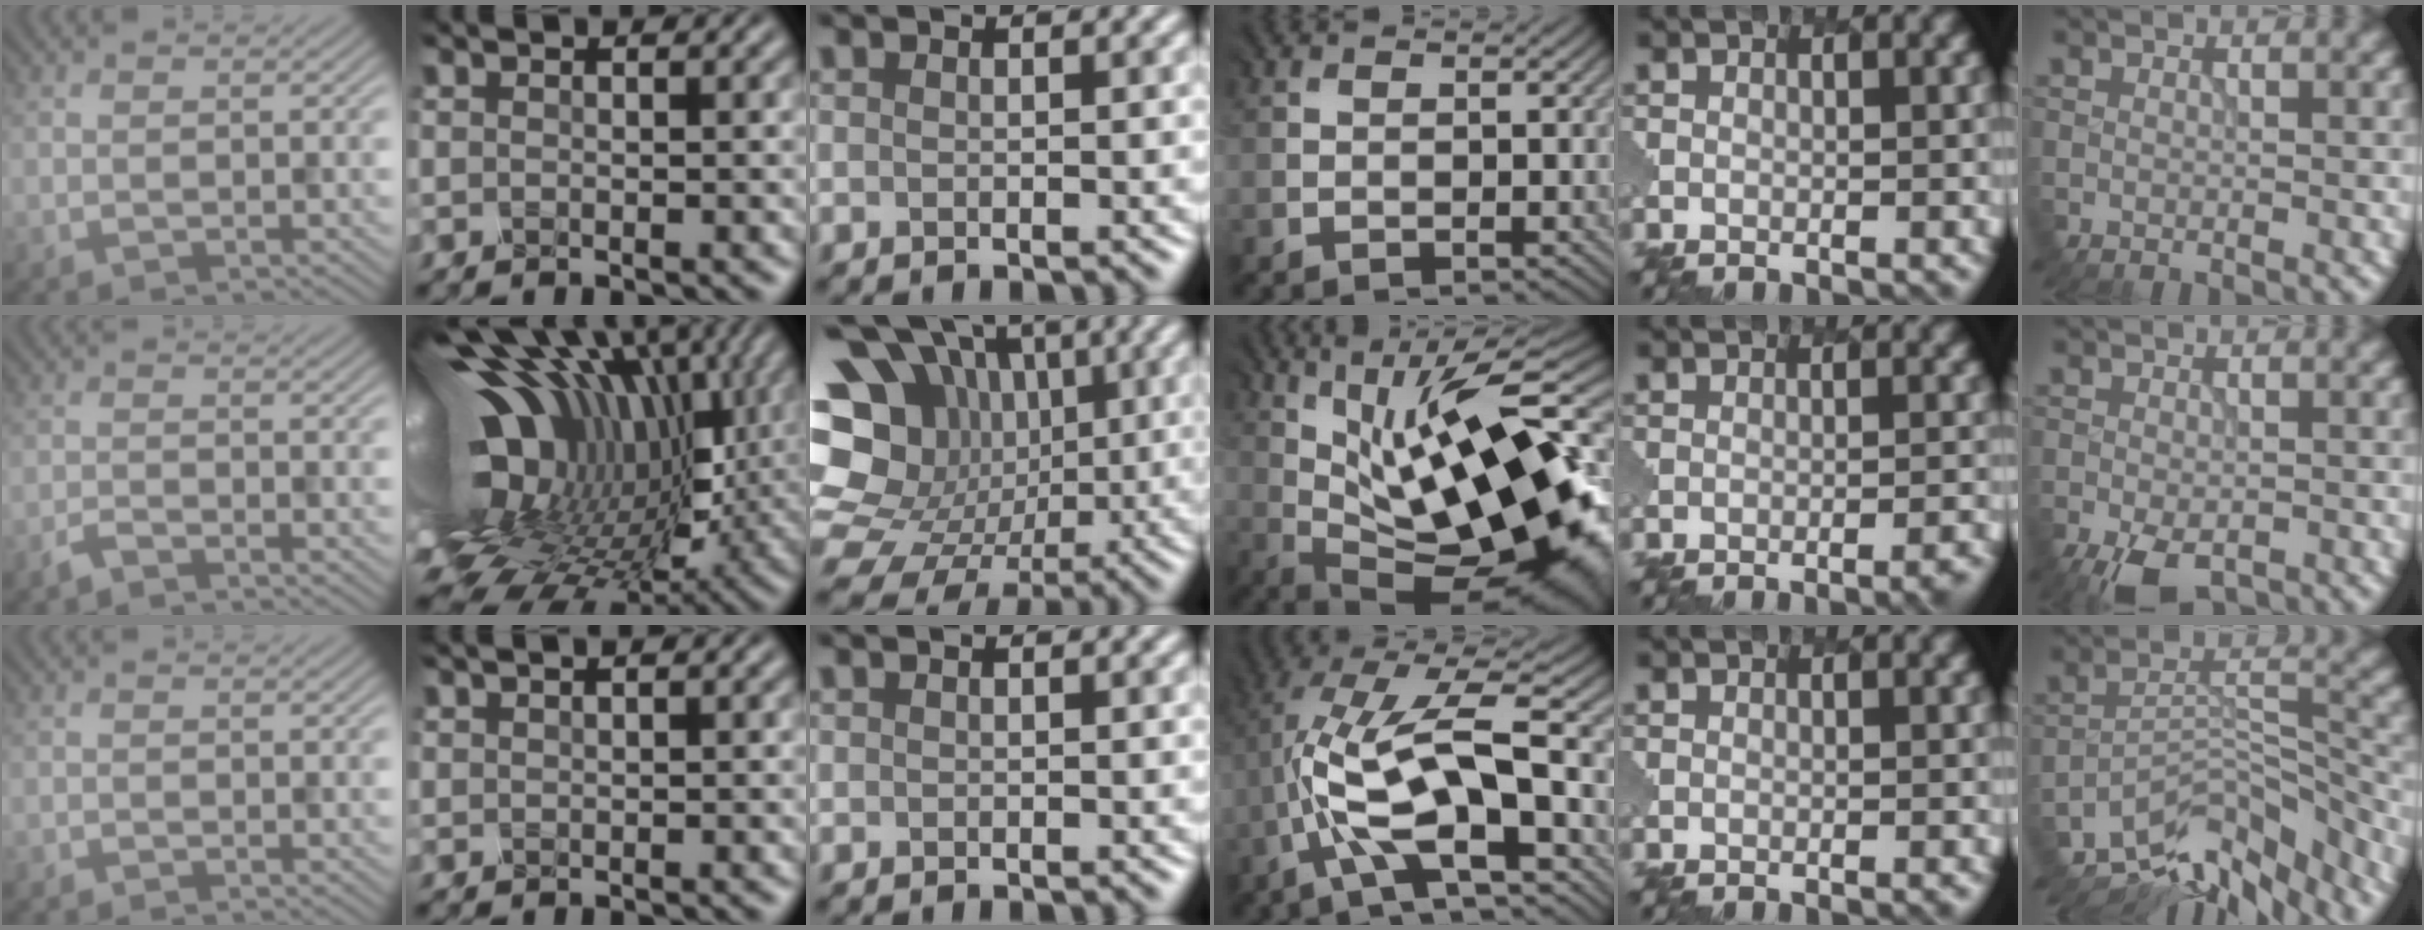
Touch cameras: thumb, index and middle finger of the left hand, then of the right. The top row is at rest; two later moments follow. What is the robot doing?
{"motion": "dispense", "object": "toothpaste"}